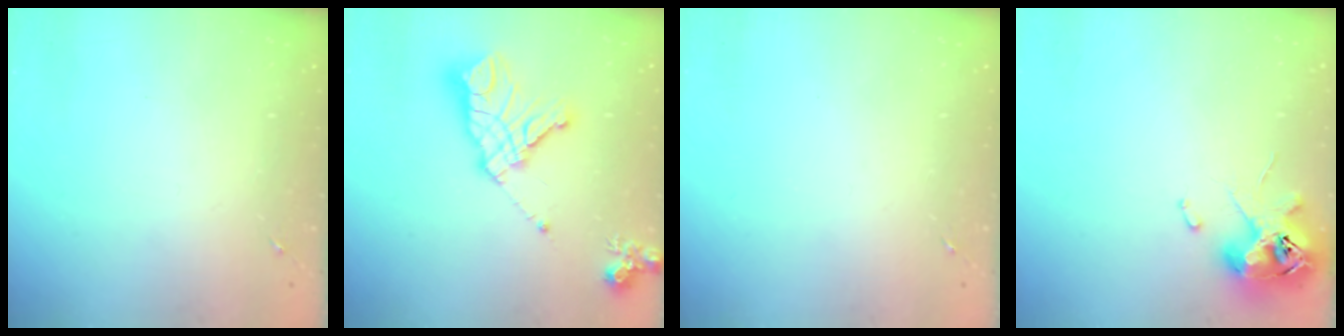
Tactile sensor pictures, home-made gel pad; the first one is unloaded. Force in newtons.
{"total": 17.2, "press": 17.0, "slide": 2.4}
{"total": 0.0}
{"total": 11.8, "press": 11.6, "slide": 1.9}